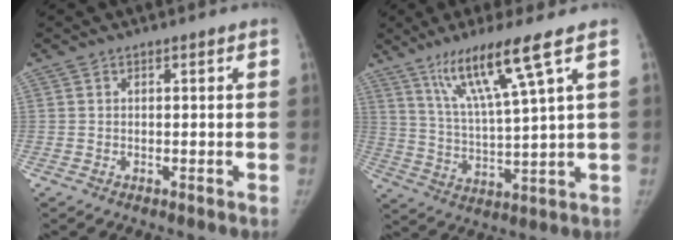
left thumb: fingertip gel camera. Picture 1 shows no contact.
{"total": 12.5, "force": [7.2, -0.3, 10.3], "torque": [-0.194, -0.035, 0.141]}